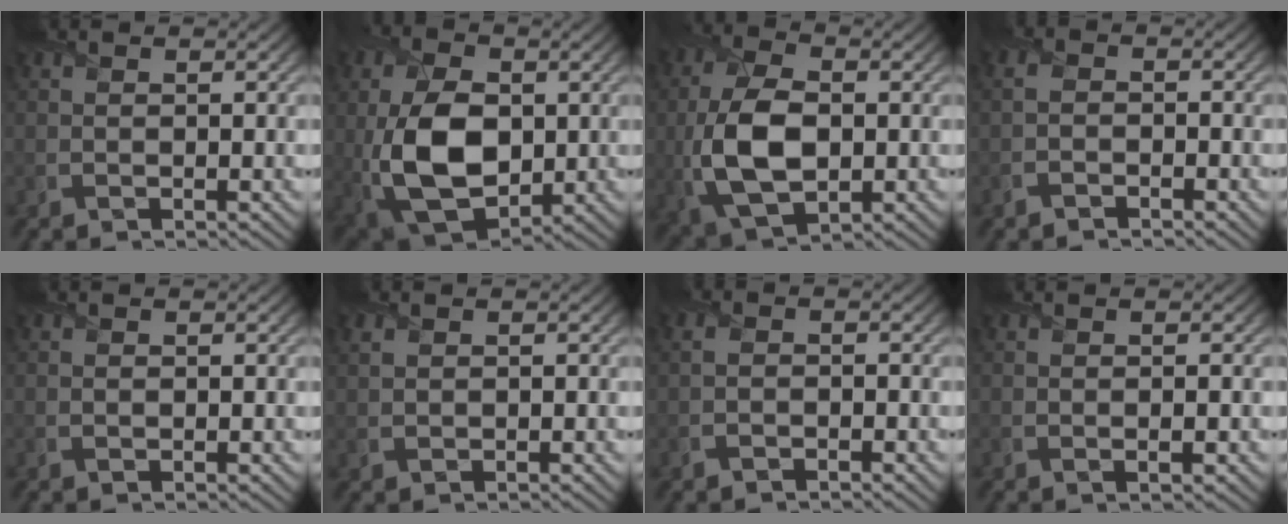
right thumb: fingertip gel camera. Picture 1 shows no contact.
{"total": 14.6, "force": [-0.8, 9.3, 11.3], "torque": [-0.241, -0.005, -0.014]}
{"total": 11.4, "force": [-1.3, 6.7, 9.1], "torque": [-0.221, -0.005, -0.023]}
{"total": 2.2, "force": [-1.4, 1.2, 1.2], "torque": [-0.028, 0.000, -0.034]}
{"total": 0.5, "force": [0.0, 0.3, 0.4], "torque": [-0.010, 0.000, 0.003]}
{"total": 1.4, "force": [0.4, 1.0, 0.9], "torque": [-0.024, 0.000, 0.011]}
{"total": 1.8, "force": [-1.0, 1.1, 1.1], "torque": [-0.025, -0.002, -0.021]}
{"total": 1.0, "force": [-0.2, 0.1, 1.0], "torque": [-0.018, -0.002, -0.003]}